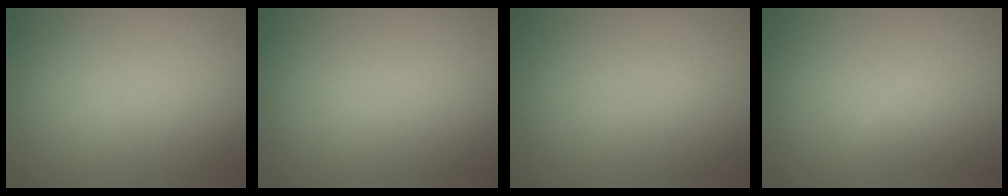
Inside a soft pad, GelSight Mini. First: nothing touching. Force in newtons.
{"total": 0.0}
{"total": 0.0}
{"total": 0.9, "press": 0.9, "slide": 0.0}